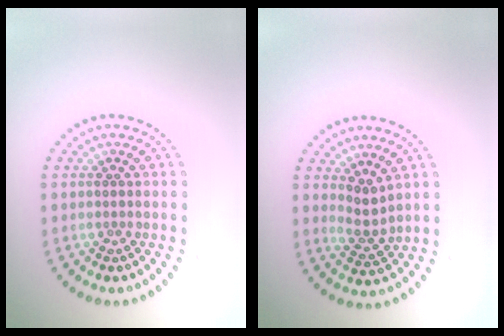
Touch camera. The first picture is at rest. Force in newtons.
{"total": 2.1, "press": 1.5, "slide": 1.5}